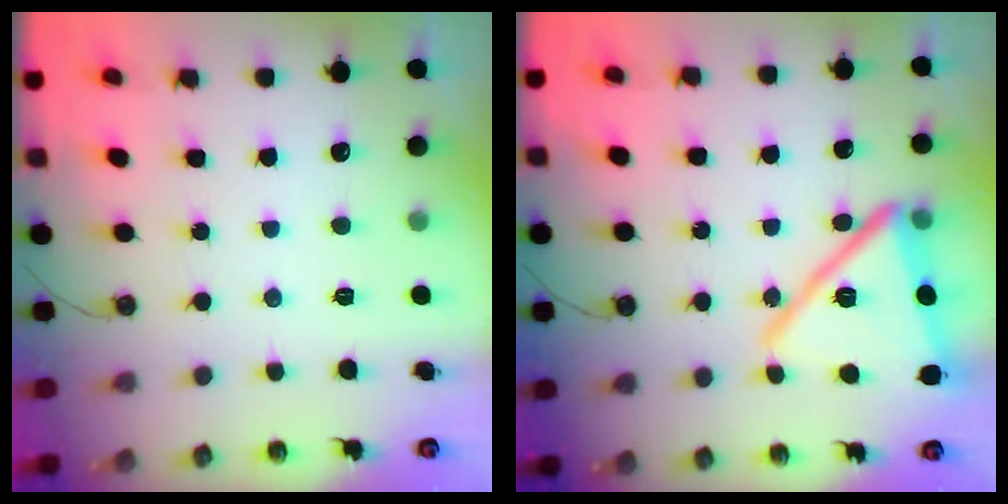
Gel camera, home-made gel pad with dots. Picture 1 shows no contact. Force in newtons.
{"total": 21.0, "press": 20.8, "slide": 2.3}